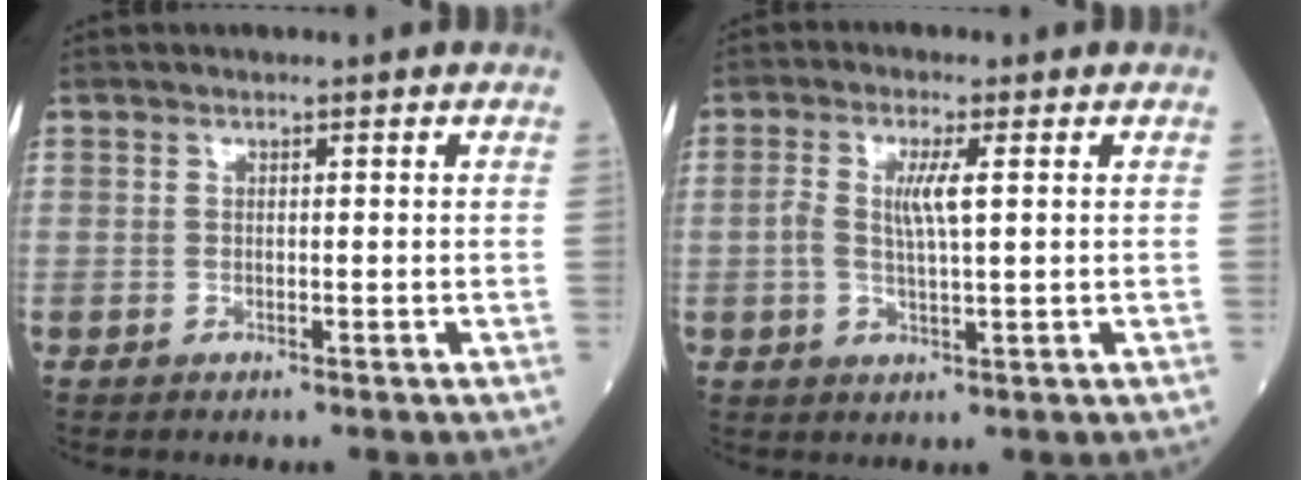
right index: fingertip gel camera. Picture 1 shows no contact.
{"total": 4.8, "force": [0.7, 0.3, 4.7], "torque": [-0.103, 0.003, 0.012]}